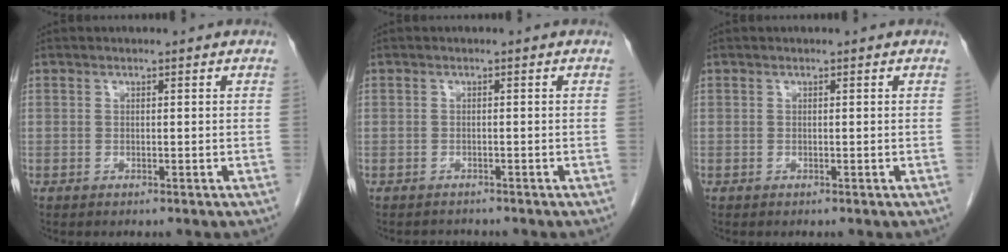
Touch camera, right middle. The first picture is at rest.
{"total": 1.3, "force": [-1.2, 0.4, -0.3], "torque": [0.002, -0.004, -0.019]}
{"total": 0.0}